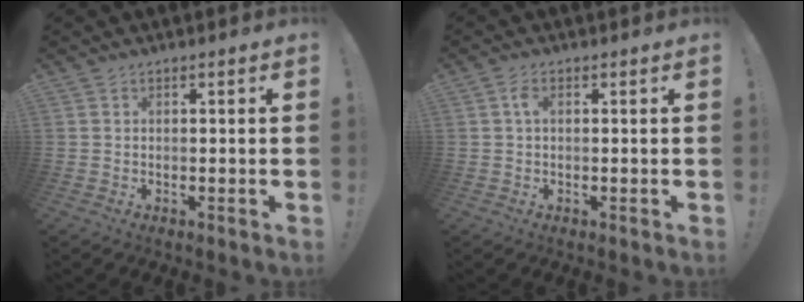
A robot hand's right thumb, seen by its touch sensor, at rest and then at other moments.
{"total": 2.3, "force": [0.5, 1.0, 2.0], "torque": [-0.035, 0.004, 0.006]}